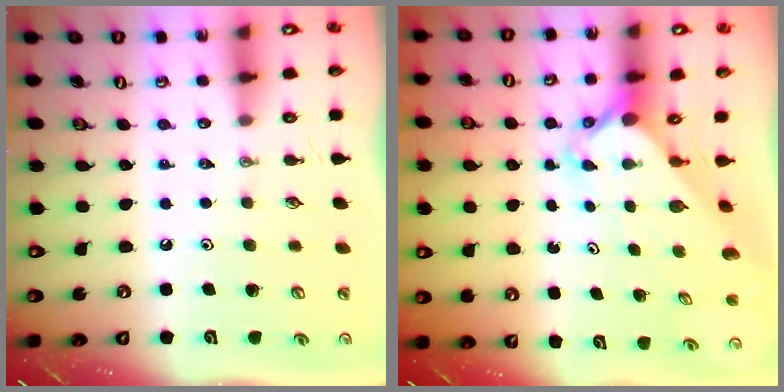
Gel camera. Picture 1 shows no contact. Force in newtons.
{"total": 2.3, "press": 2.3, "slide": 0.1}